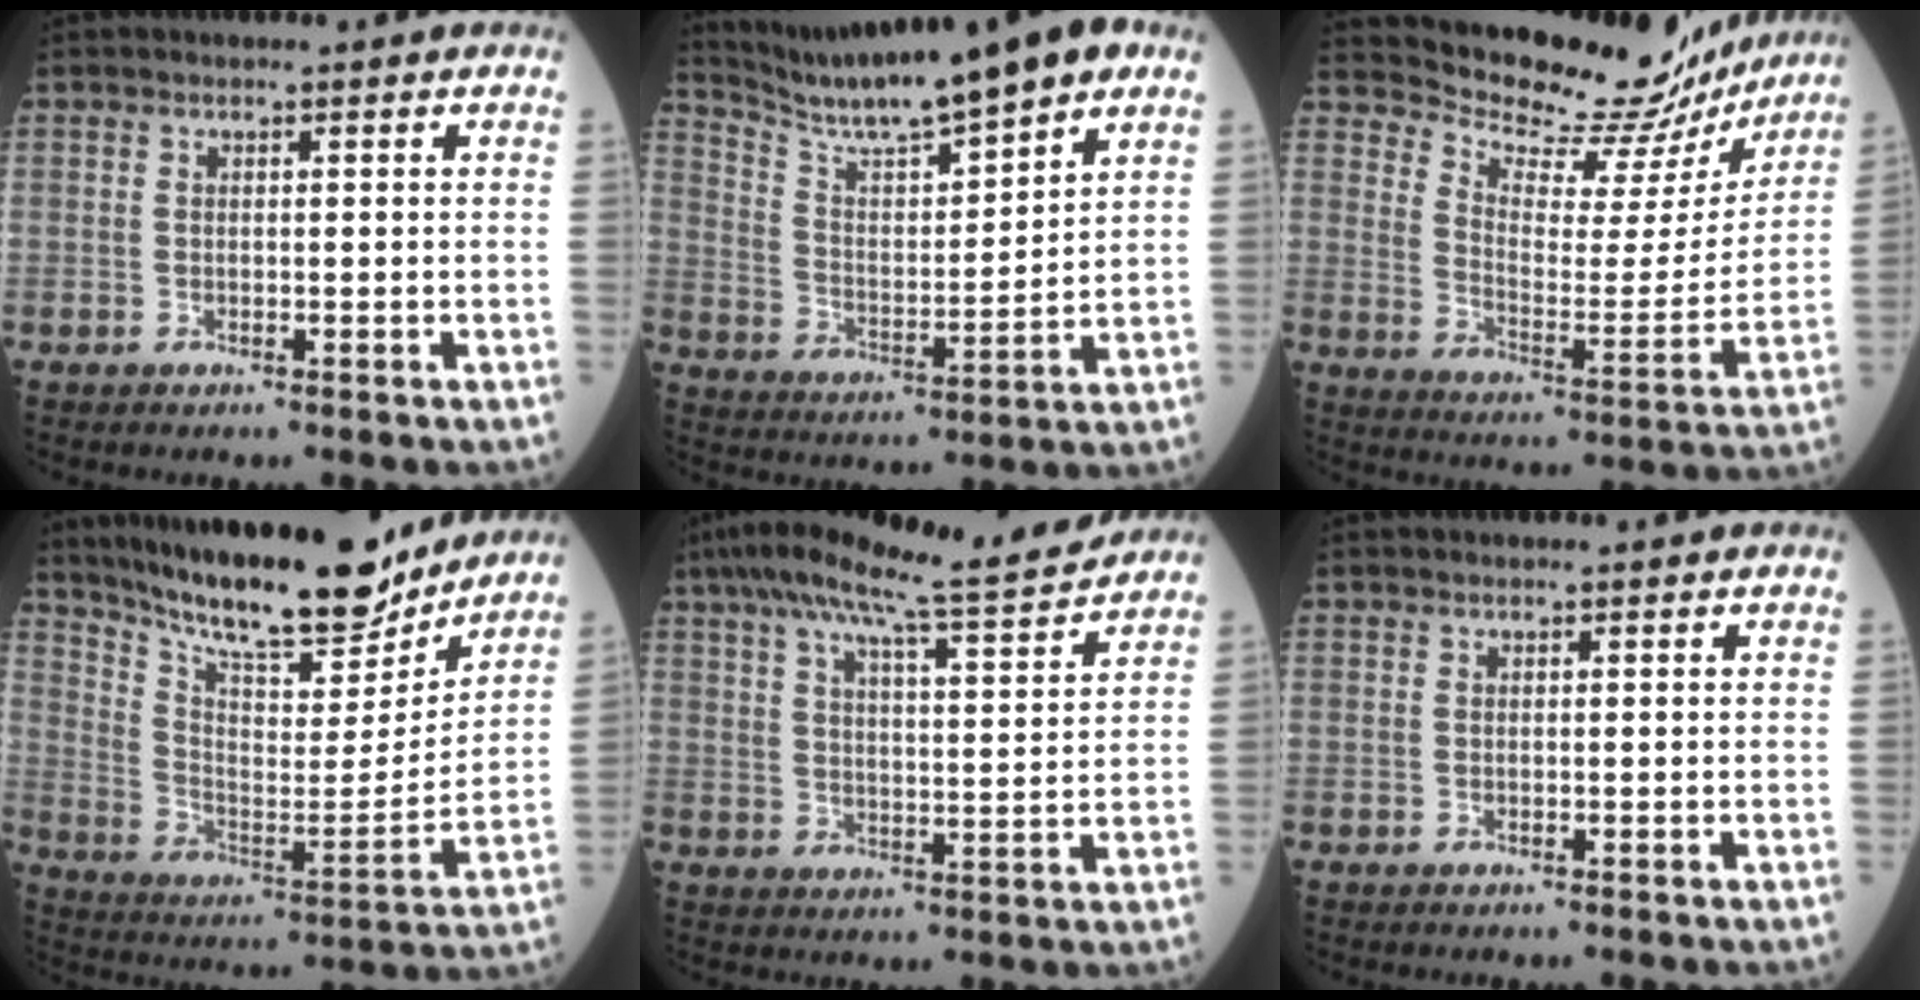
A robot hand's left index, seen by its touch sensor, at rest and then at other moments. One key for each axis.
{"total": 15.2, "fx": 12.7, "fy": 0.4, "fz": 8.3, "tx": -0.148, "ty": 0.000, "tz": 0.214}
{"total": 18.5, "fx": 17.5, "fy": 4.4, "fz": 3.9, "tx": -0.057, "ty": -0.045, "tz": 0.229}
{"total": 20.6, "fx": 17.9, "fy": 3.6, "fz": 9.5, "tx": -0.165, "ty": -0.021, "tz": 0.286}
{"total": 15.6, "fx": 13.3, "fy": 0.4, "fz": 8.1, "tx": -0.138, "ty": 0.017, "tz": 0.196}
{"total": 0.0}